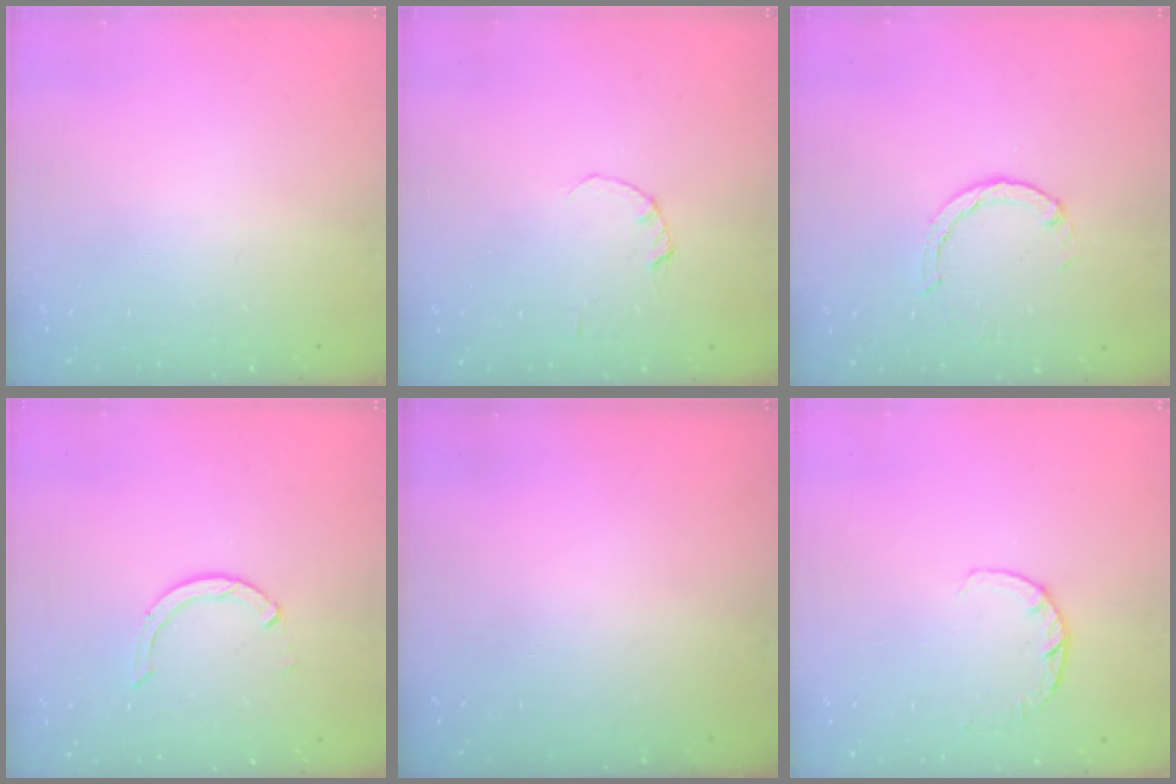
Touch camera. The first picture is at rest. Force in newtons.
{"total": 0.0}
{"total": 2.0, "press": 2.0, "slide": 0.2}
{"total": 2.9, "press": 2.9, "slide": 0.4}
{"total": 0.0}
{"total": 3.0, "press": 2.9, "slide": 0.4}